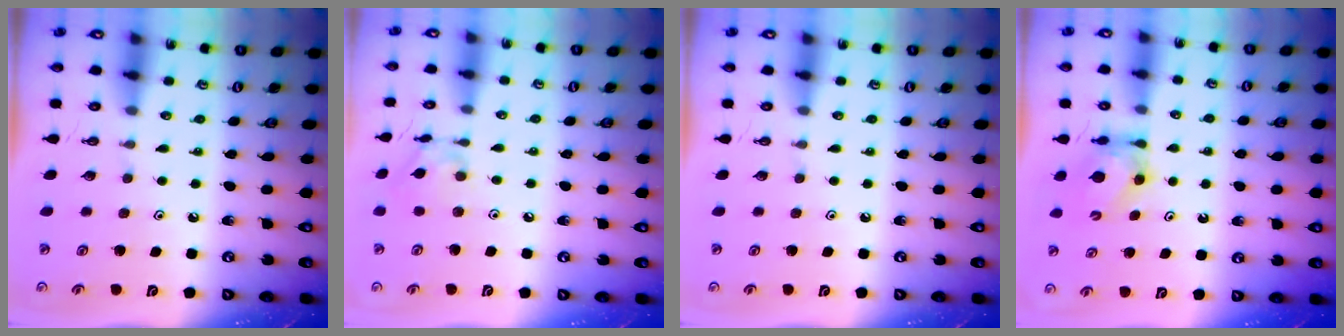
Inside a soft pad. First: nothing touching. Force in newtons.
{"total": 10.4, "press": 10.4, "slide": 0.7}
{"total": 0.0}
{"total": 6.1, "press": 6.0, "slide": 0.5}